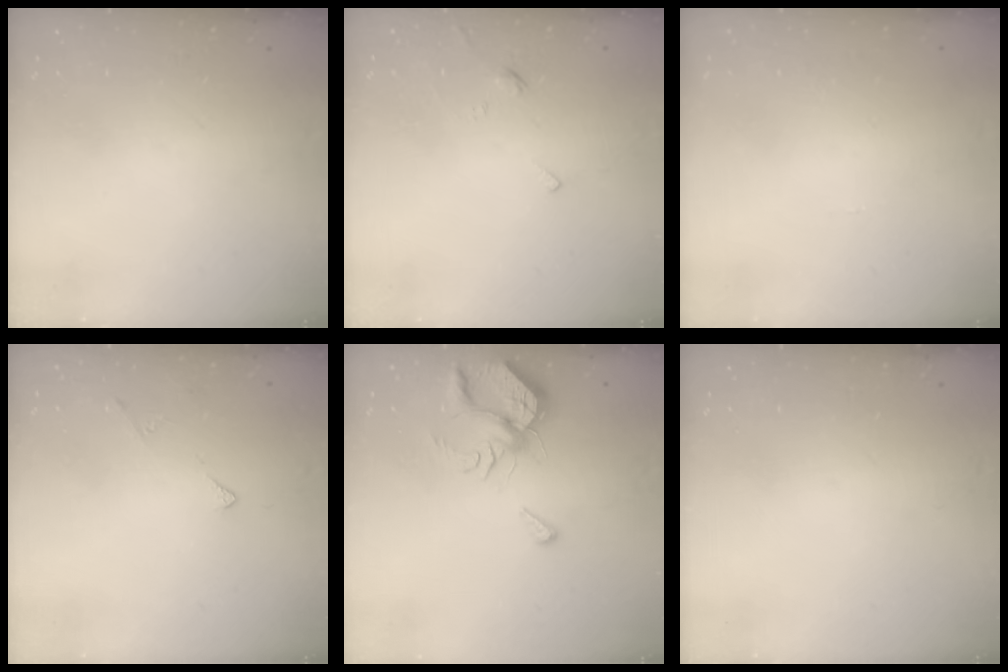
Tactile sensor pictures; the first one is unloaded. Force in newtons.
{"total": 2.4, "press": 2.4, "slide": 0.5}
{"total": 0.5, "press": 0.5, "slide": 0.2}
{"total": 3.0, "press": 2.9, "slide": 0.5}
{"total": 6.7, "press": 6.6, "slide": 0.8}
{"total": 0.0}